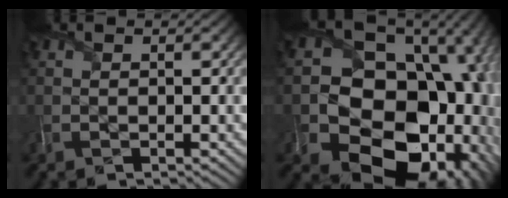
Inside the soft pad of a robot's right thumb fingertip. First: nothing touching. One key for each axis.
{"total": 21.1, "fx": -4.3, "fy": 17.3, "fz": 11.2, "tx": -0.165, "ty": -0.057, "tz": -0.051}